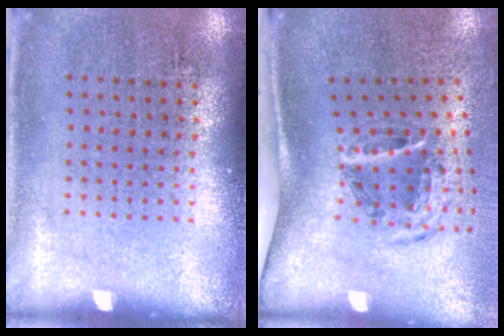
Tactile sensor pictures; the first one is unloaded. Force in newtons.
{"total": 2.0, "press": 1.2, "slide": 1.5}